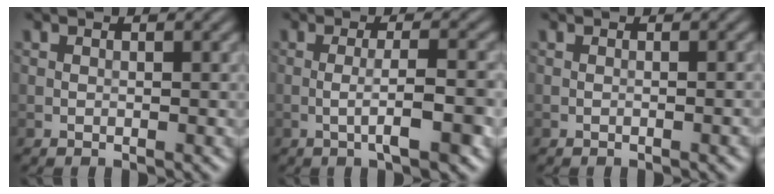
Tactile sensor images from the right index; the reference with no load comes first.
{"total": 4.2, "force": [-1.2, 0.5, 4.0], "torque": [-0.065, 0.005, -0.023]}
{"total": 1.0, "force": [-0.4, 0.2, 0.9], "torque": [-0.009, 0.001, -0.007]}